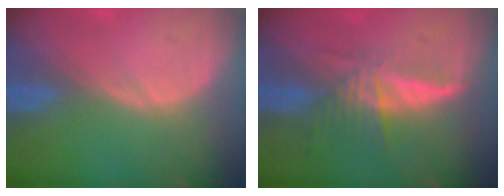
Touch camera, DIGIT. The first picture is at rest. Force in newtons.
{"total": 6.0, "press": 5.3, "slide": 2.7}